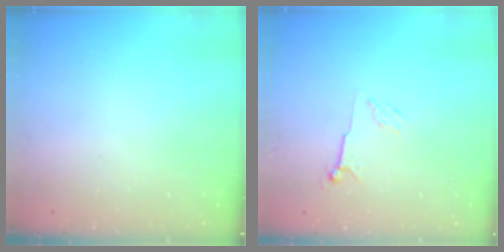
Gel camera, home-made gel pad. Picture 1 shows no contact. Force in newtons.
{"total": 4.5, "press": 4.4, "slide": 1.0}